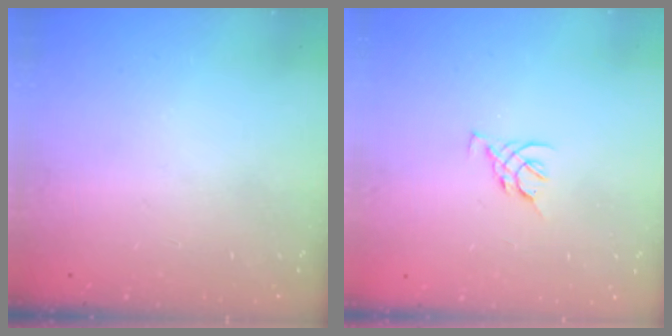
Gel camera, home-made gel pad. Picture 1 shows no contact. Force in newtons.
{"total": 3.2, "press": 3.2, "slide": 0.7}